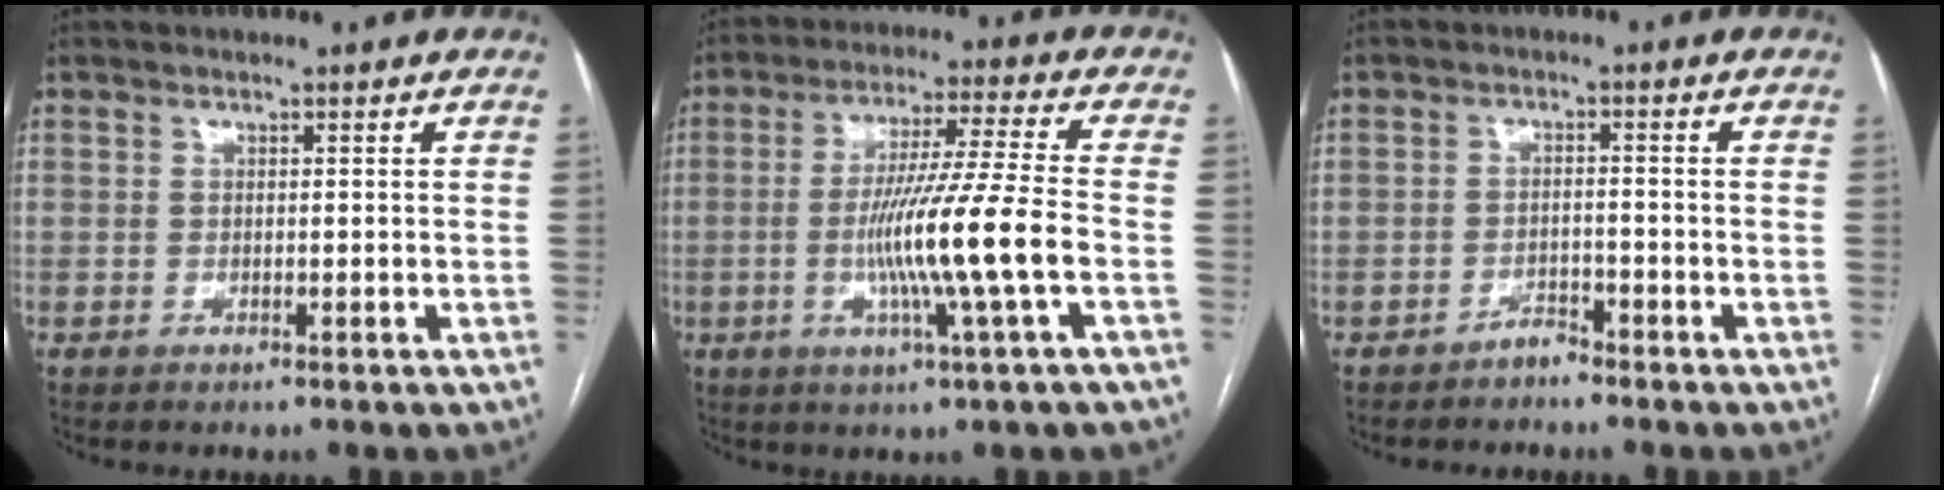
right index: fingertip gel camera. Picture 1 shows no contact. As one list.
[{"total": 13.0, "force": [-3.1, -1.6, 12.5], "torque": [-0.233, -0.009, -0.057]}, {"total": 1.9, "force": [-1.8, 0.6, 0.3], "torque": [0.001, 0.002, -0.030]}]